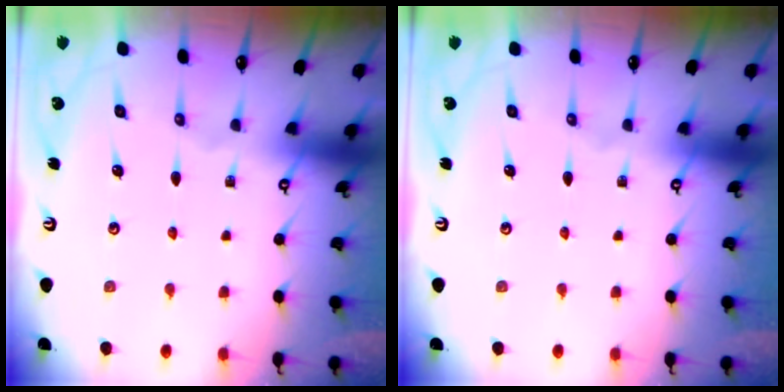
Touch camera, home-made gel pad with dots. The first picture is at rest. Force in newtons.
{"total": 0.0}